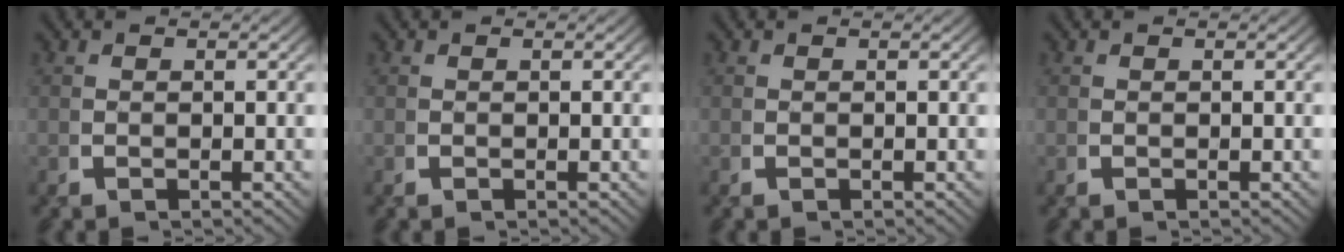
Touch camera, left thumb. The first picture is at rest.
{"total": 0.0}
{"total": 0.0}
{"total": 0.0}